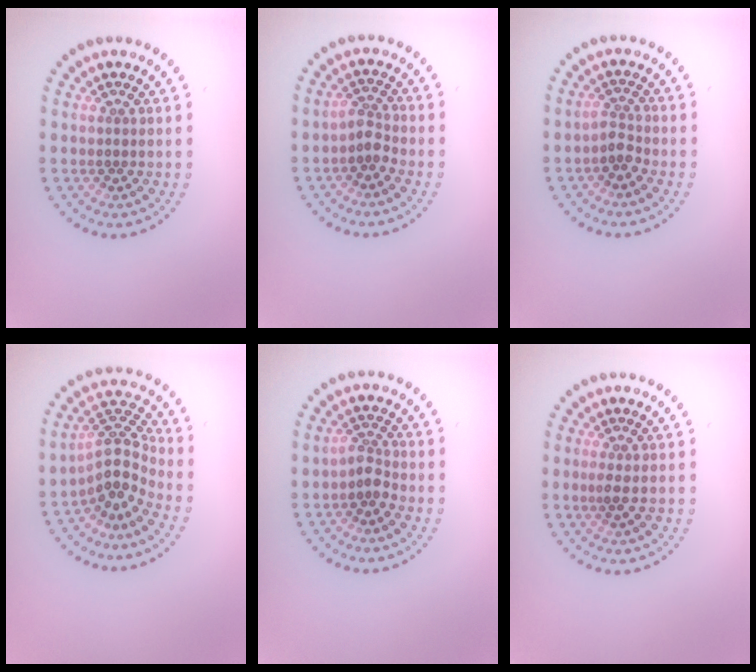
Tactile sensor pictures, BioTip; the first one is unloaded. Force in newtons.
{"total": 1.8, "press": 1.4, "slide": 1.2}
{"total": 1.8, "press": 1.3, "slide": 1.2}
{"total": 4.0, "press": 2.8, "slide": 2.8}
{"total": 1.8, "press": 1.4, "slide": 1.2}
{"total": 1.0, "press": 0.8, "slide": 0.6}